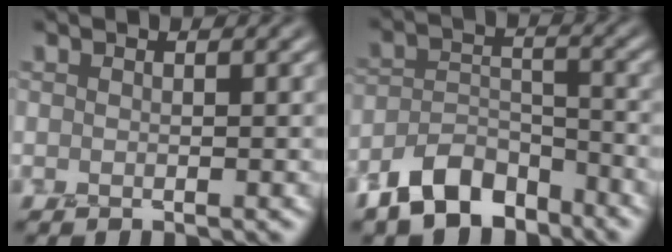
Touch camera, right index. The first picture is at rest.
{"total": 6.2, "force": [-4.8, 3.1, 2.6], "torque": [-0.042, -0.001, -0.095]}